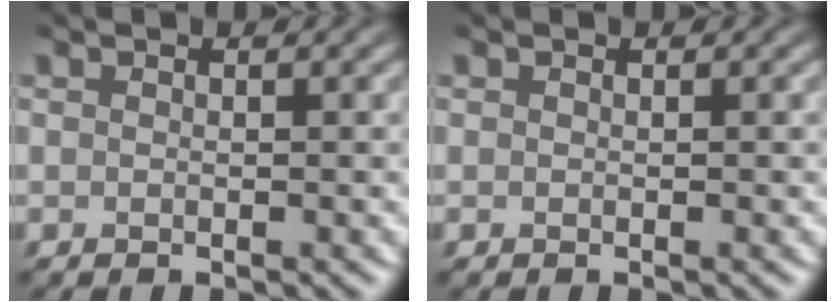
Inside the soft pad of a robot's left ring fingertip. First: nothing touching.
{"total": 0.0}